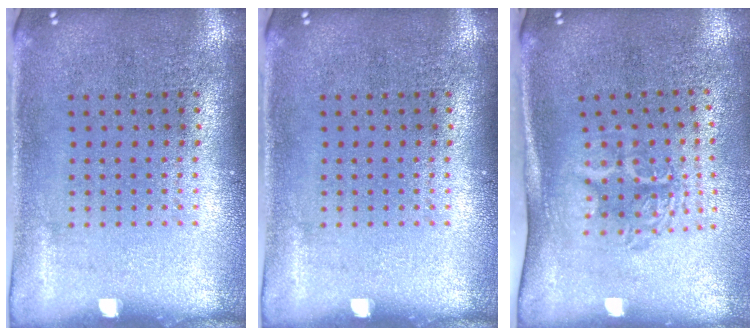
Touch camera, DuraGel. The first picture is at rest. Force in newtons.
{"total": 0.0}
{"total": 1.7, "press": 1.3, "slide": 1.2}